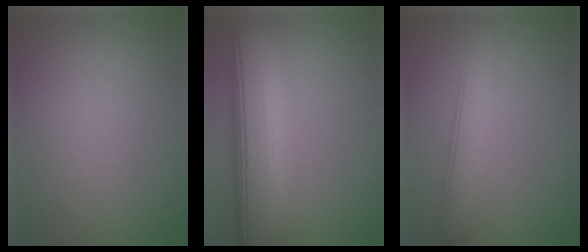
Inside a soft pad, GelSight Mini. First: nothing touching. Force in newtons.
{"total": 9.9, "press": 9.8, "slide": 1.1}
{"total": 3.6, "press": 3.6, "slide": 0.1}